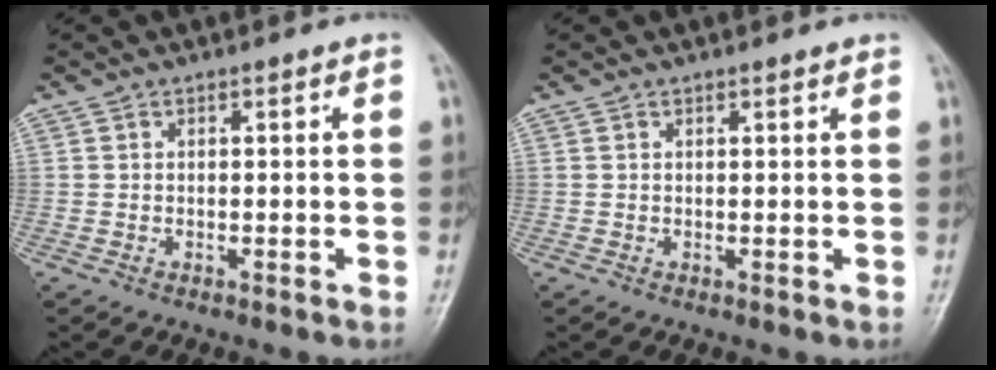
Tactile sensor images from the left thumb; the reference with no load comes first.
{"total": 0.8, "force": [0.7, 0.0, 0.3], "torque": [-0.006, -0.001, 0.010]}